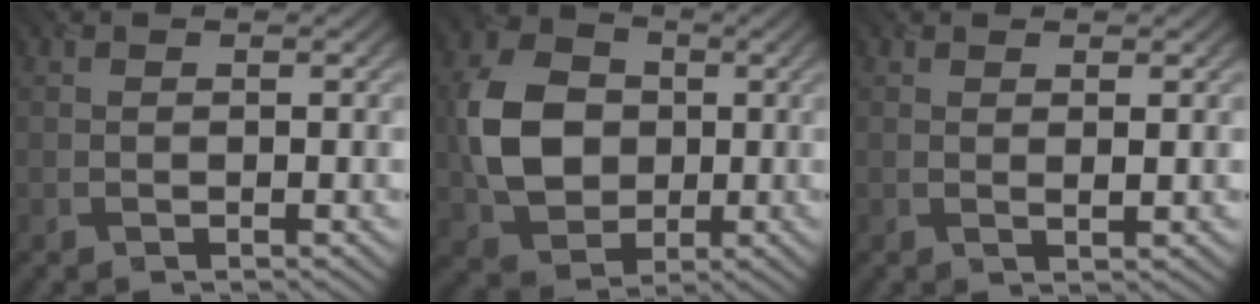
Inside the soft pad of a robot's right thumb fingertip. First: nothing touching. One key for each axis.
{"total": 9.0, "fx": 0.0, "fy": 7.3, "fz": 5.3, "tx": -0.131, "ty": 0.006, "tz": -0.001}
{"total": 1.0, "fx": 0.6, "fy": -0.1, "fz": 0.8, "tx": -0.017, "ty": 0.000, "tz": 0.010}